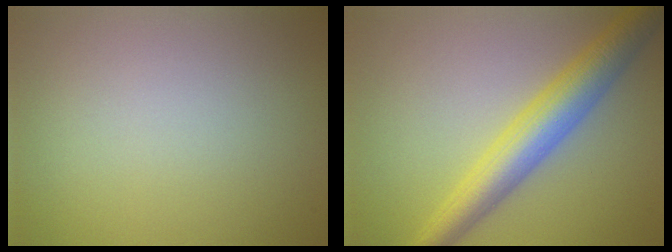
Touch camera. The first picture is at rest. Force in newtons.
{"total": 6.1, "press": 6.1, "slide": 0.2}